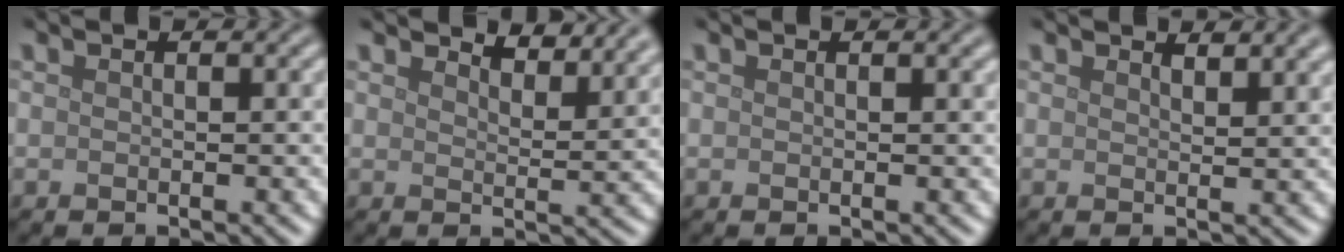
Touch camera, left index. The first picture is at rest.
{"total": 4.2, "force": [4.0, 0.7, 1.2], "torque": [-0.024, -0.003, 0.052]}
{"total": 0.5, "force": [0.4, 0.1, 0.3], "torque": [-0.001, 0.002, 0.008]}
{"total": 2.0, "force": [1.8, 0.4, 0.9], "torque": [-0.009, 0.001, 0.031]}